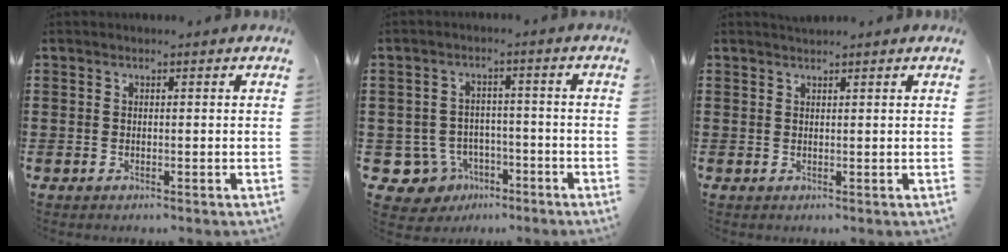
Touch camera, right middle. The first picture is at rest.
{"total": 5.3, "force": [-3.1, 4.1, 1.4], "torque": [-0.055, 0.006, -0.061]}
{"total": 1.0, "force": [1.0, 0.0, 0.1], "torque": [-0.003, -0.003, 0.019]}